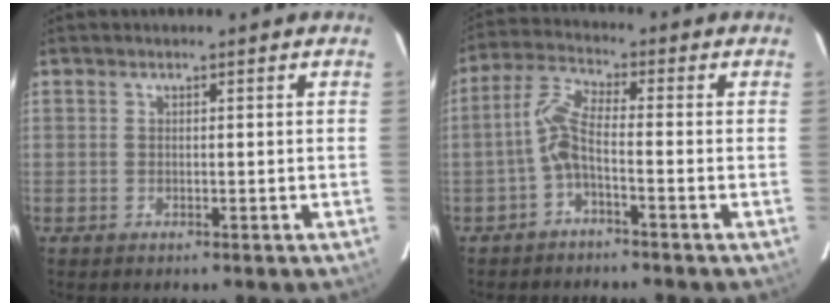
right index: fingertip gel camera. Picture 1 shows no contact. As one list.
[{"total": 5.3, "force": [-1.8, 0.7, 4.9], "torque": [-0.107, 0.016, -0.040]}]